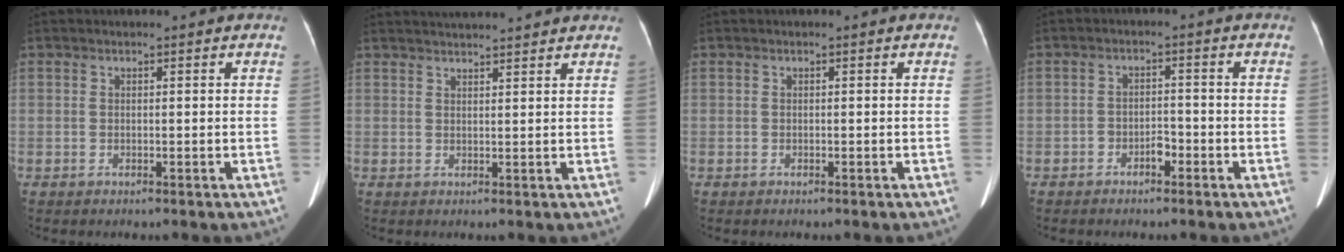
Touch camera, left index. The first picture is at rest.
{"total": 8.3, "force": [7.8, -0.2, 2.7], "torque": [-0.043, 0.032, 0.103]}
{"total": 0.0}
{"total": 2.4, "force": [-1.6, 1.2, 1.3], "torque": [-0.019, 0.006, -0.026]}